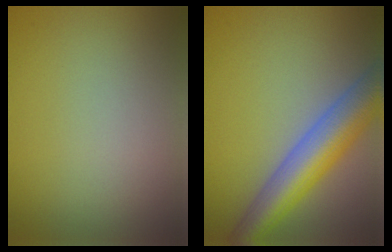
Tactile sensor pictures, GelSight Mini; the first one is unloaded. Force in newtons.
{"total": 8.1, "press": 8.1, "slide": 0.4}